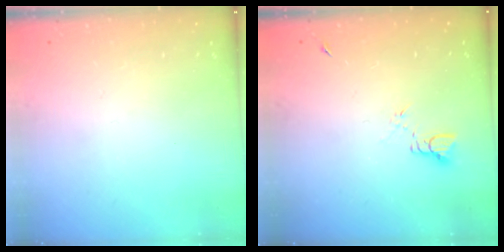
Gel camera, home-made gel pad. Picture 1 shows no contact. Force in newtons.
{"total": 4.2, "press": 4.2, "slide": 0.4}